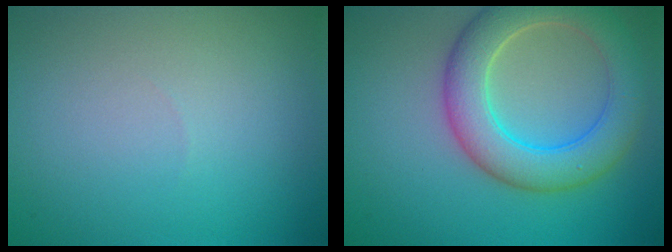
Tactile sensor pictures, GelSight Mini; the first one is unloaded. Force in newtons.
{"total": 6.8, "press": 6.8, "slide": 0.4}